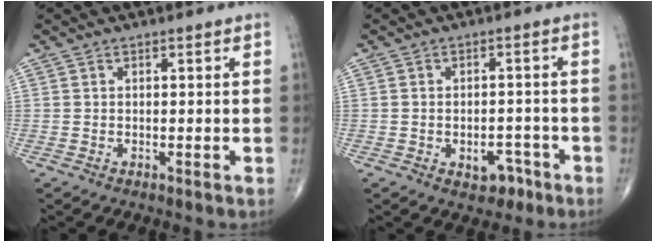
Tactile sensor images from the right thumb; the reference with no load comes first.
{"total": 4.6, "force": [-2.3, 3.1, 2.5], "torque": [-0.013, 0.023, -0.024]}